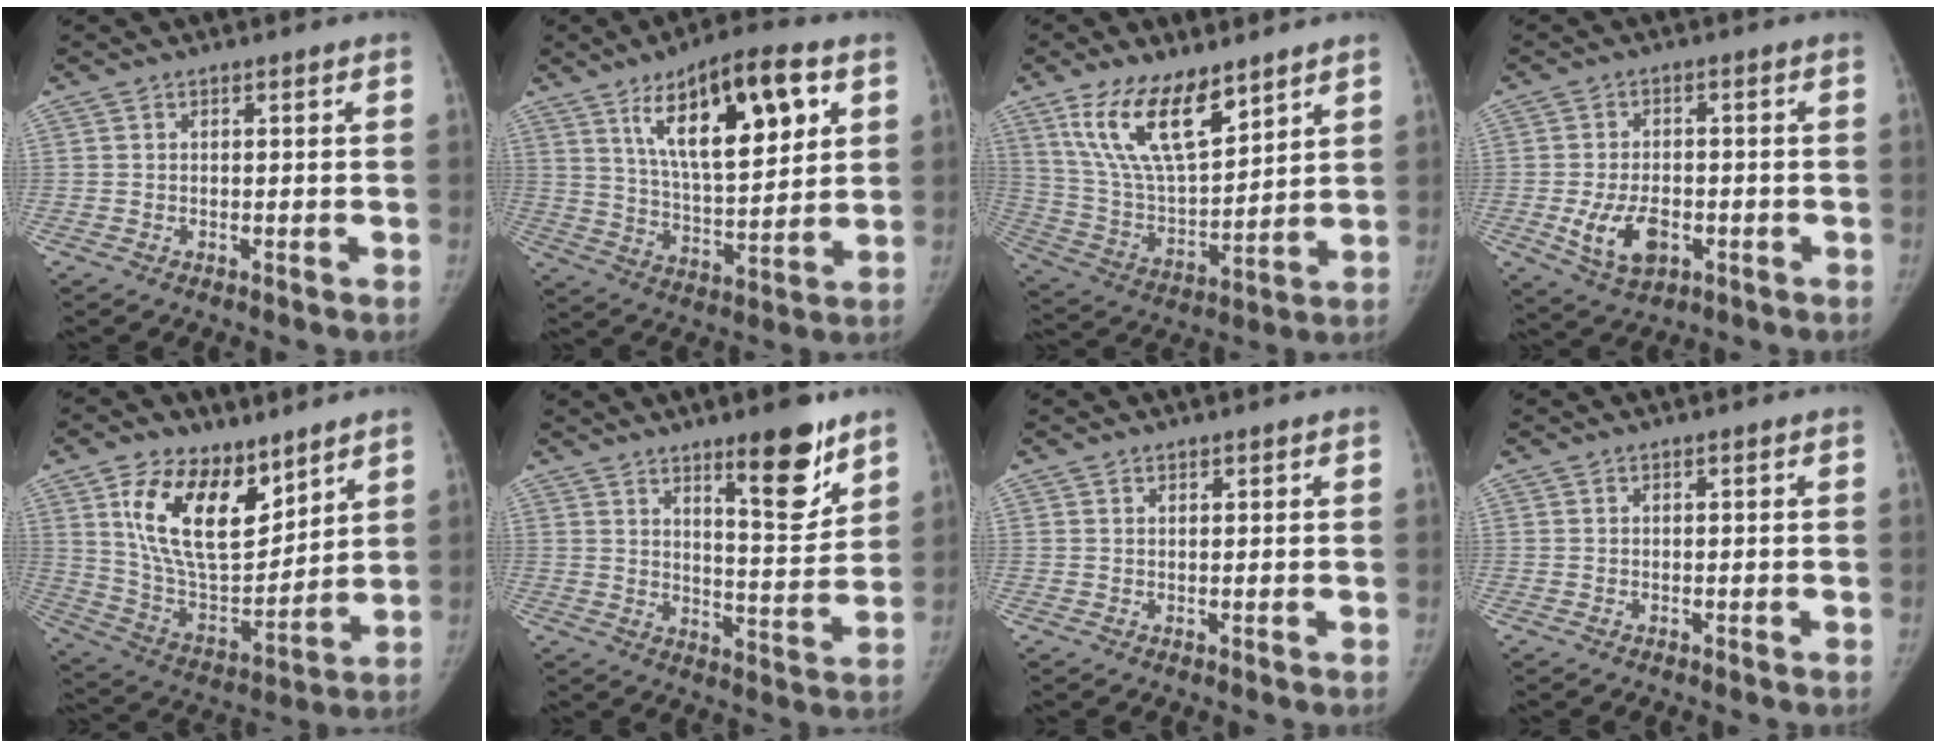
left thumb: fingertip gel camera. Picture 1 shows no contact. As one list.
[{"total": 19.1, "force": [8.4, 6.8, 15.7], "torque": [-0.217, -0.033, 0.144]}, {"total": 16.8, "force": [10.5, 6.8, 11.3], "torque": [-0.180, -0.052, 0.211]}, {"total": 8.3, "force": [-2.3, 5.1, 6.1], "torque": [-0.105, 0.004, -0.031]}, {"total": 18.9, "force": [10.3, 10.0, 12.2], "torque": [-0.171, -0.061, 0.201]}, {"total": 12.8, "force": [8.3, 3.3, 9.1], "torque": [-0.103, -0.065, 0.129]}, {"total": 0.8, "force": [0.6, 0.3, 0.3], "torque": [-0.001, -0.004, 0.010]}, {"total": 0.0}]